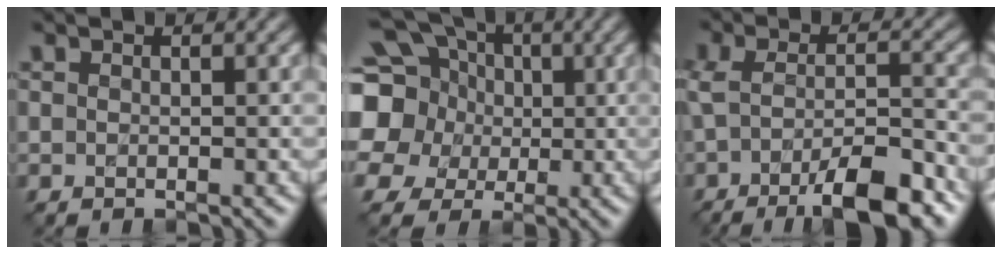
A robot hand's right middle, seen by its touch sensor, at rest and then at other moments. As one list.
[{"total": 16.7, "force": [3.5, 14.8, 6.8], "torque": [-0.190, 0.024, 0.030]}, {"total": 8.7, "force": [-4.5, 2.4, 7.1], "torque": [-0.124, -0.007, -0.077]}]